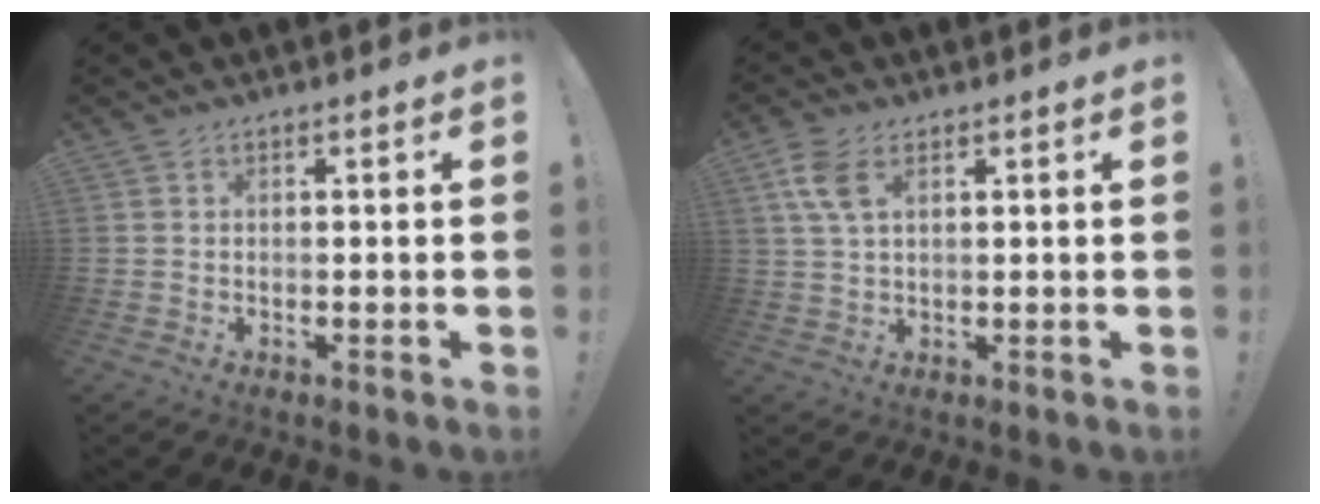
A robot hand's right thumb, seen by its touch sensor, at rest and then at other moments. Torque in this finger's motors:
{"motor_torque": [0.03, 0.06, 0.21, -0.34, 0.03]}